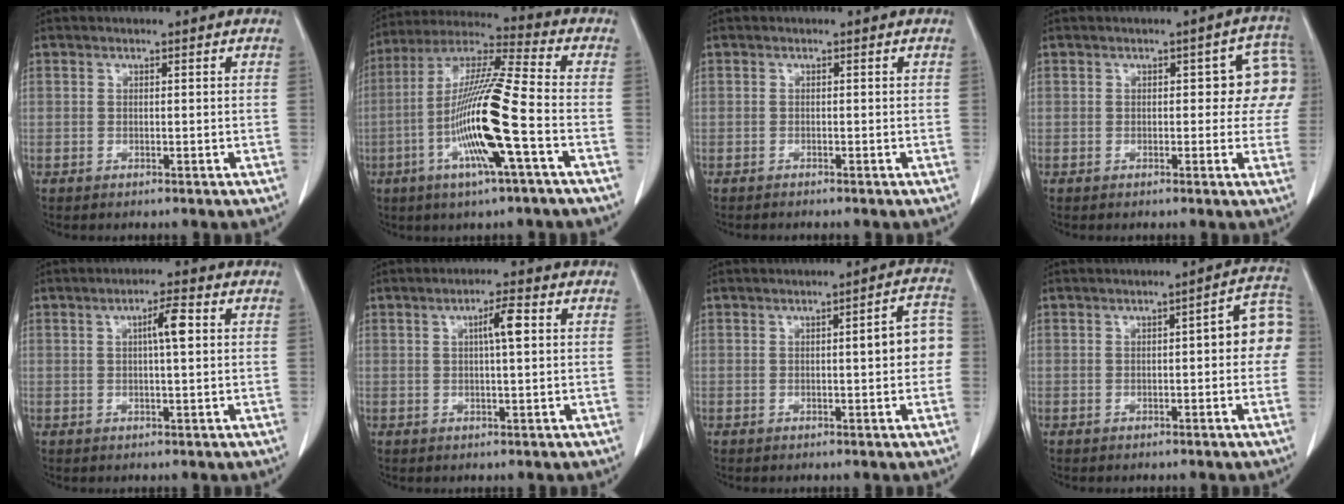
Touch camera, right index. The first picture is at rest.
{"total": 16.0, "force": [-4.5, 0.0, 15.4], "torque": [-0.305, -0.007, -0.092]}
{"total": 0.5, "force": [-0.5, -0.1, 0.0], "torque": [-0.005, -0.002, -0.010]}
{"total": 7.1, "force": [0.9, 3.5, 6.1], "torque": [-0.047, 0.029, 0.007]}
{"total": 3.9, "force": [0.8, 0.3, 3.8], "torque": [-0.064, 0.005, 0.012]}
{"total": 3.8, "force": [0.9, 0.2, 3.7], "torque": [-0.063, 0.005, 0.014]}
{"total": 5.8, "force": [-0.1, 1.2, 5.7], "torque": [-0.067, 0.022, -0.005]}
{"total": 7.2, "force": [0.3, 1.7, 7.0], "torque": [-0.079, 0.031, -0.002]}